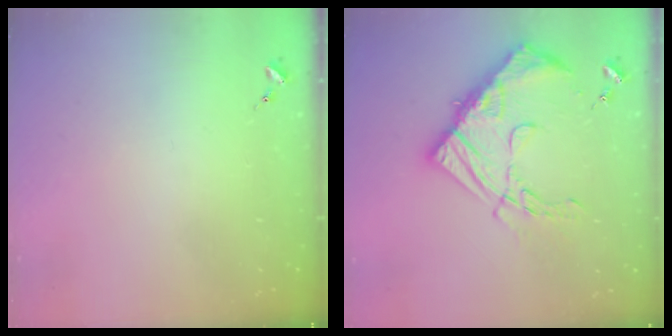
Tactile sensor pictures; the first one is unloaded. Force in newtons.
{"total": 18.8, "press": 18.7, "slide": 1.2}